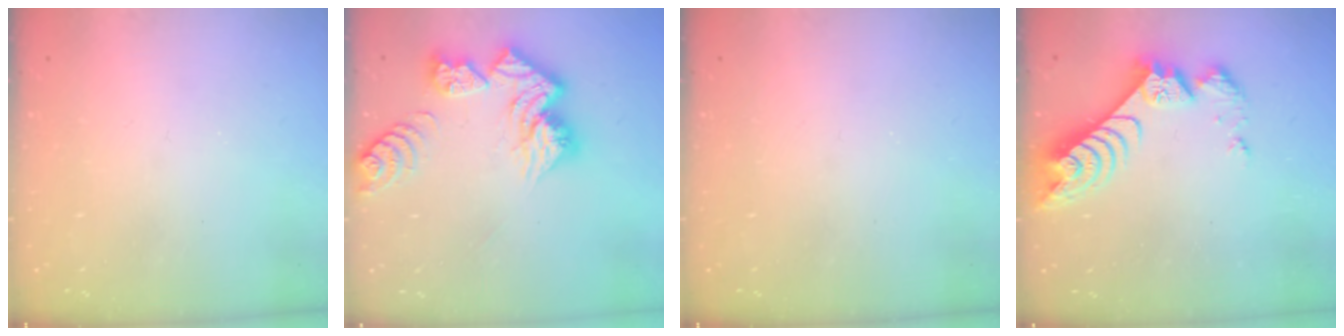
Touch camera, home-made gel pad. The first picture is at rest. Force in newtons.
{"total": 15.7, "press": 15.6, "slide": 1.7}
{"total": 0.0}
{"total": 8.8, "press": 8.8, "slide": 0.8}